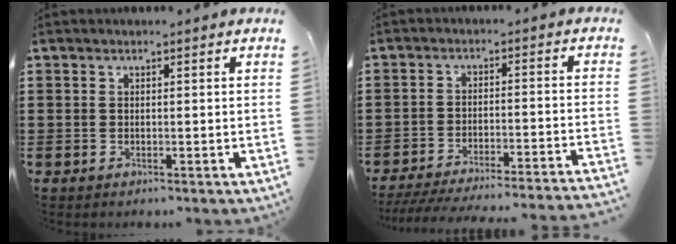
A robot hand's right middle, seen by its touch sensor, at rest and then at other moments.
{"total": 5.3, "force": [-5.0, -0.4, 1.8], "torque": [-0.034, -0.015, -0.100]}